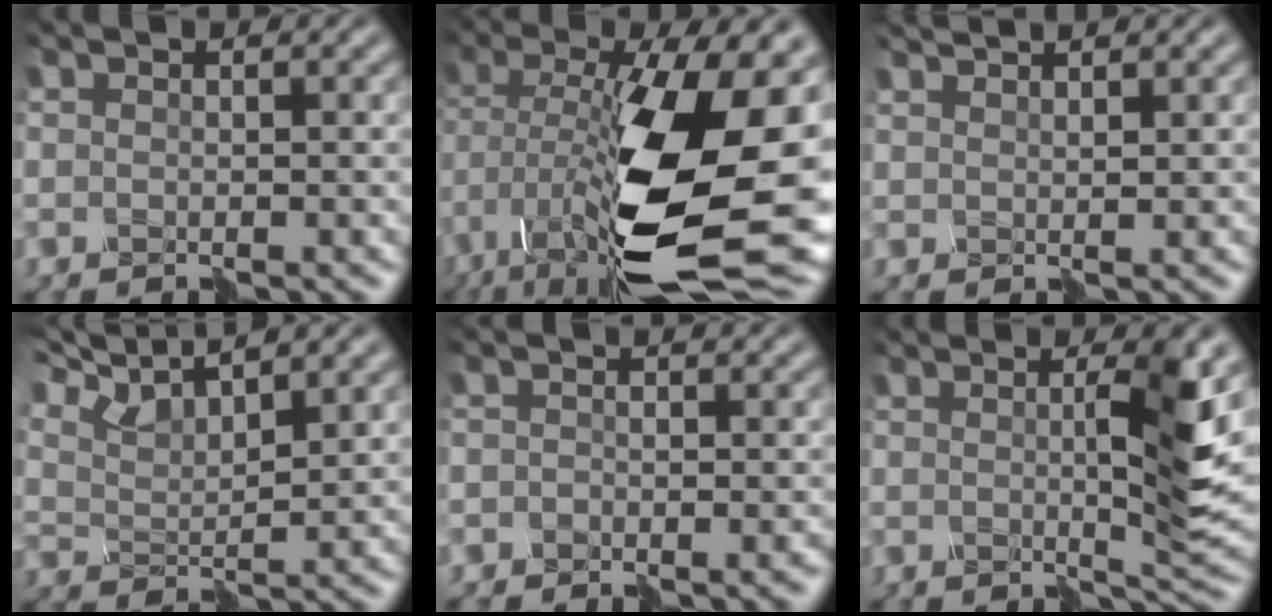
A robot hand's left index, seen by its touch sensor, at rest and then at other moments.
{"total": 16.7, "force": [-4.1, 7.6, 14.3], "torque": [-0.281, 0.001, -0.074]}
{"total": 1.8, "force": [1.7, -0.4, -0.5], "torque": [0.002, 0.006, 0.031]}
{"total": 5.8, "force": [5.6, 0.6, 1.4], "torque": [-0.052, 0.020, 0.098]}
{"total": 2.4, "force": [-2.2, 0.9, -0.2], "torque": [0.017, 0.013, -0.033]}
{"total": 6.0, "force": [0.7, 0.9, 5.9], "torque": [-0.094, 0.004, 0.011]}